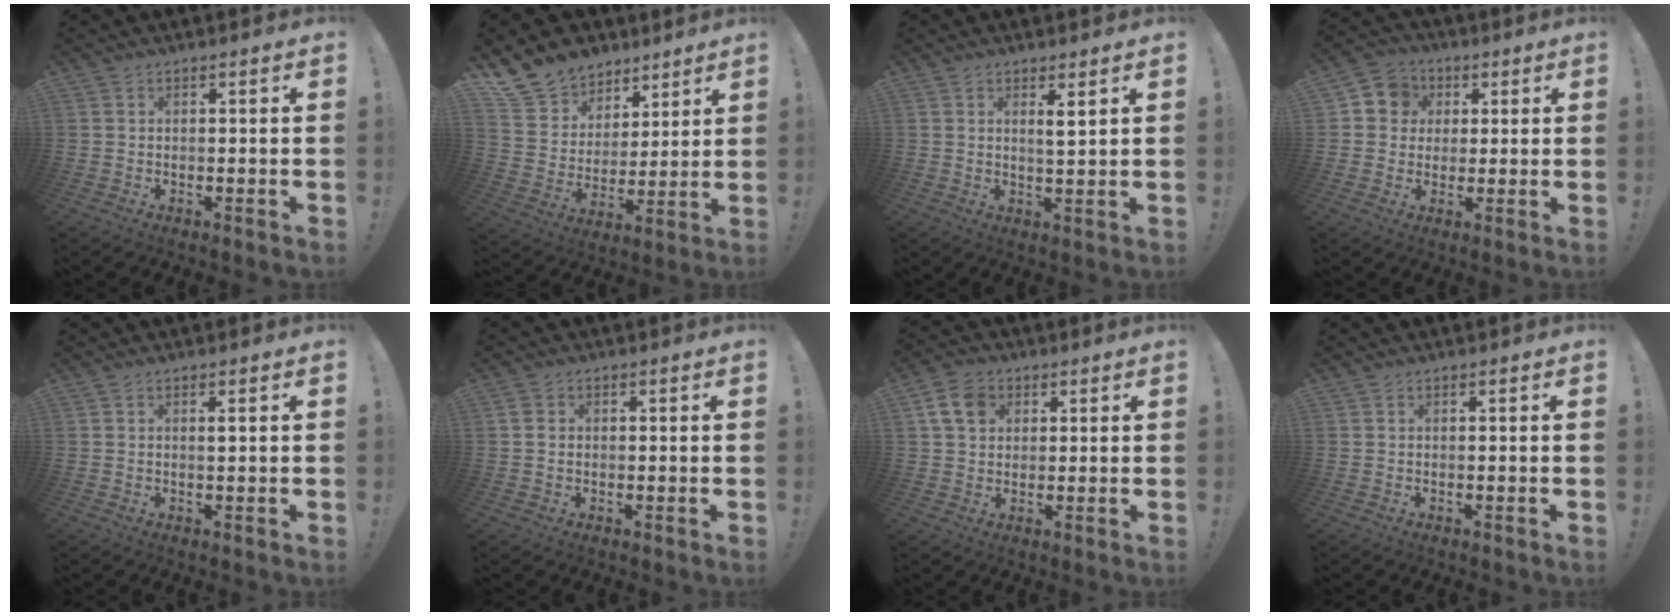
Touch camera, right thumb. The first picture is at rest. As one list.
[{"total": 12.6, "force": [9.0, 8.5, 2.3], "torque": [-0.036, -0.072, 0.179]}, {"total": 3.6, "force": [2.1, 0.2, 2.9], "torque": [-0.041, -0.018, 0.029]}, {"total": 8.1, "force": [1.6, 7.6, 2.2], "torque": [-0.030, 0.001, 0.035]}, {"total": 1.1, "force": [0.4, 0.0, 1.1], "torque": [-0.007, -0.005, 0.002]}, {"total": 2.7, "force": [0.2, 2.3, 1.4], "torque": [-0.021, 0.006, 0.004]}, {"total": 8.7, "force": [3.3, 6.4, 4.8], "torque": [-0.080, 0.001, 0.069]}, {"total": 0.0}]